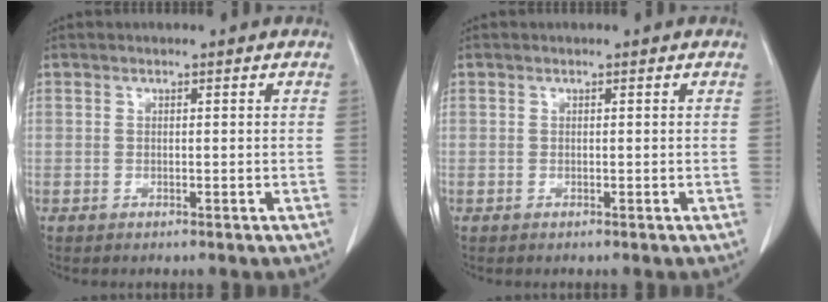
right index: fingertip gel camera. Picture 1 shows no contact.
{"total": 0.0}